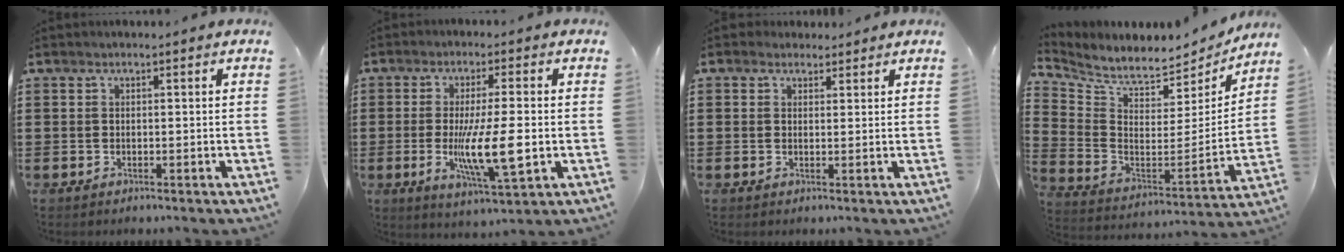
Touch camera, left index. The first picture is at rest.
{"total": 10.1, "force": [-1.8, 2.1, 9.7], "torque": [-0.185, -0.013, -0.032]}
{"total": 1.8, "force": [1.3, 1.2, 0.2], "torque": [-0.001, 0.006, 0.024]}
{"total": 6.2, "force": [5.8, 1.2, 2.0], "torque": [-0.072, -0.057, 0.098]}